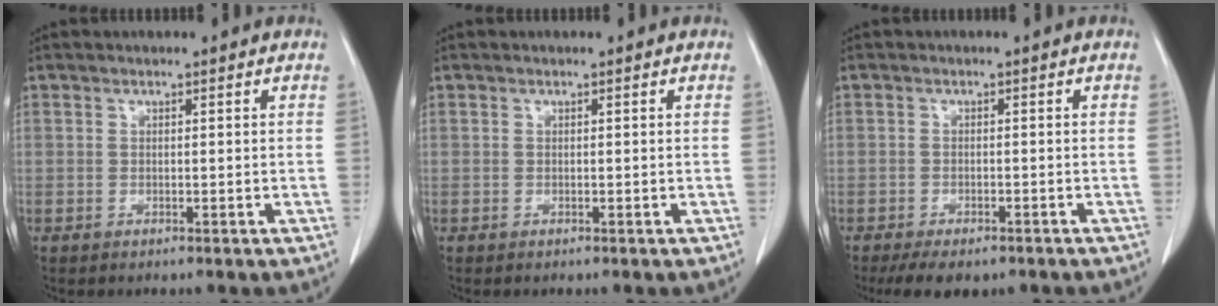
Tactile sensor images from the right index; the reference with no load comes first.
{"total": 0.0}
{"total": 6.1, "force": [-4.6, 2.9, 2.9], "torque": [-0.036, -0.005, -0.062]}